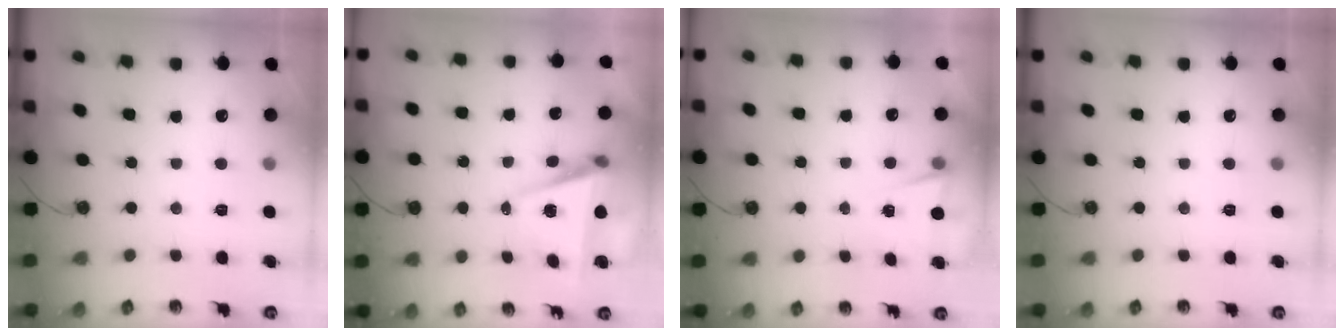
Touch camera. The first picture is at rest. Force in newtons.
{"total": 6.3, "press": 4.6, "slide": 4.3}
{"total": 2.4, "press": 2.2, "slide": 1.1}
{"total": 0.0}